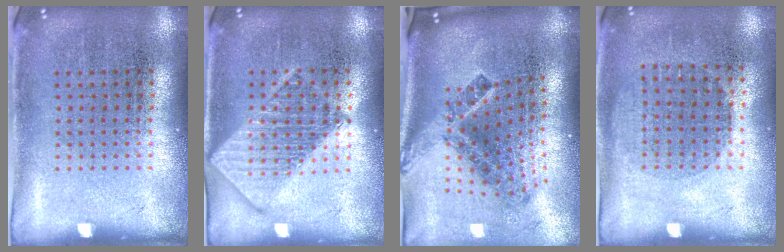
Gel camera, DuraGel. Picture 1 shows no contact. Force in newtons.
{"total": 2.8, "press": 2.8, "slide": 0.4}
{"total": 2.6, "press": 1.6, "slide": 2.1}
{"total": 1.0, "press": 0.9, "slide": 0.3}